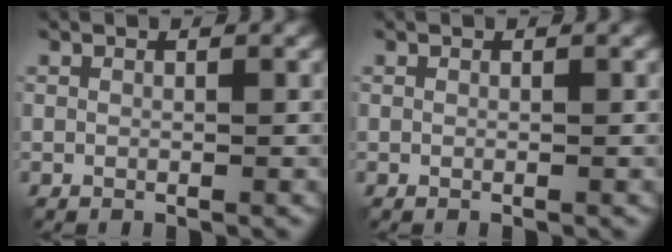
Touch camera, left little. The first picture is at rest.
{"total": 0.0}